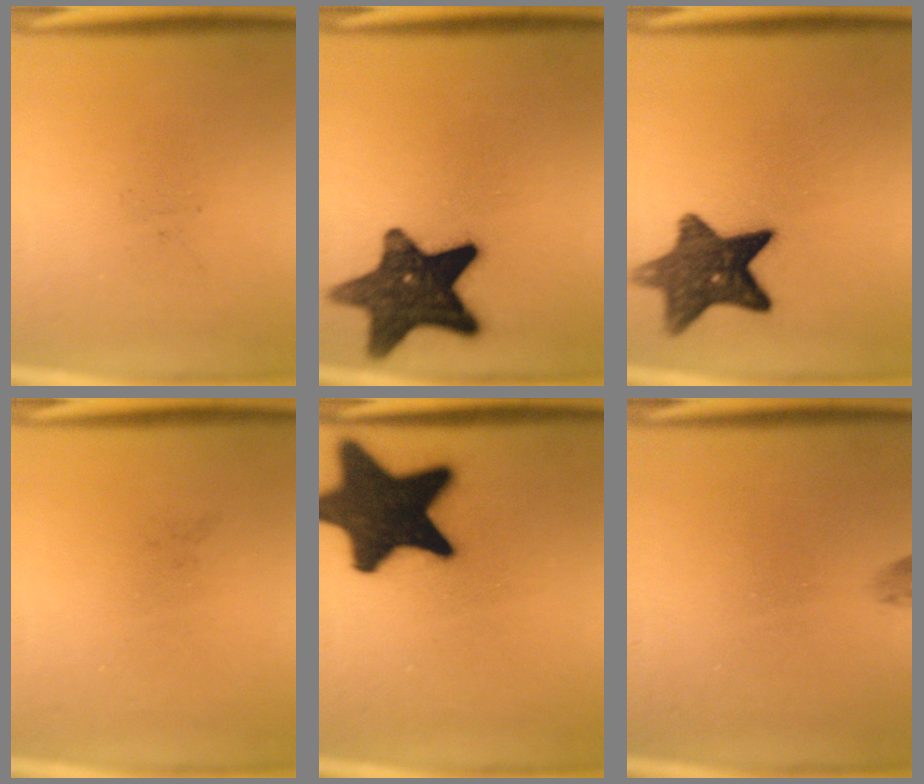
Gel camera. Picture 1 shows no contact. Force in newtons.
{"total": 14.3}
{"total": 11.2}
{"total": 0.0}
{"total": 19.8}
{"total": 0.9}